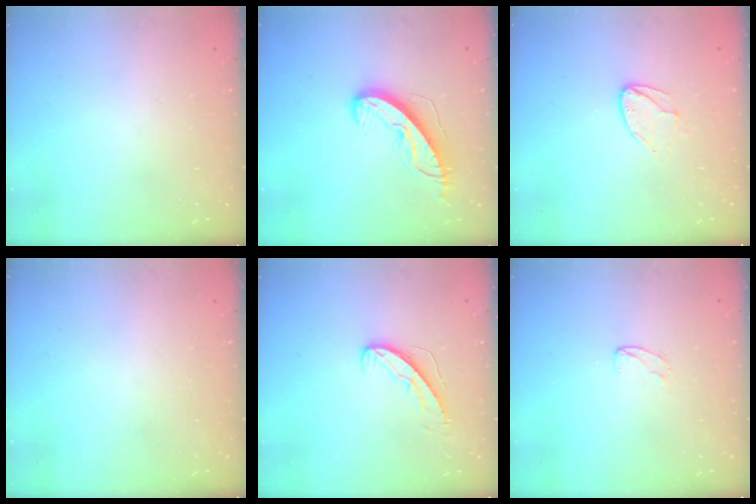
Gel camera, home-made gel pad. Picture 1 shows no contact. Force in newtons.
{"total": 9.7, "press": 9.6, "slide": 0.5}
{"total": 6.8, "press": 6.8, "slide": 0.6}
{"total": 0.0}
{"total": 5.7, "press": 5.7, "slide": 0.4}
{"total": 4.2, "press": 4.2, "slide": 0.4}